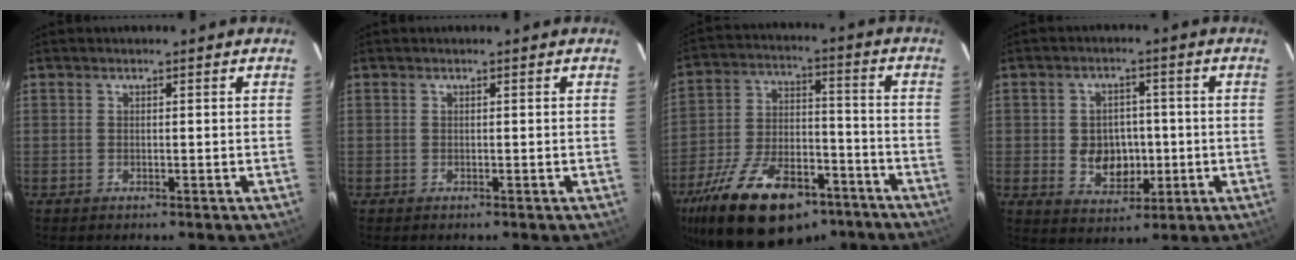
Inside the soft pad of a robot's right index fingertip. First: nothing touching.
{"total": 0.0}
{"total": 26.1, "force": [-17.2, 12.0, 15.5], "torque": [-0.294, -0.009, -0.261]}
{"total": 7.6, "force": [-1.0, 6.2, 4.4], "torque": [-0.090, 0.004, 0.000]}